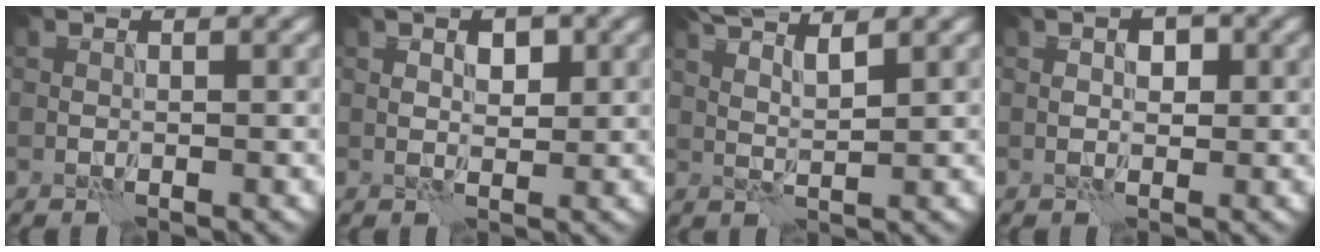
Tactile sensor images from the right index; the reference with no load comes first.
{"total": 2.1, "force": [0.8, 1.2, 1.6], "torque": [-0.022, 0.001, 0.011]}
{"total": 4.0, "force": [2.7, 0.8, 2.8], "torque": [-0.051, 0.006, 0.044]}
{"total": 2.1, "force": [0.4, 1.5, 1.5], "torque": [-0.019, 0.001, 0.005]}